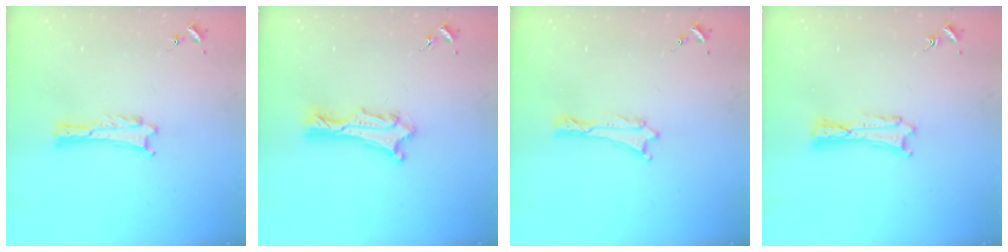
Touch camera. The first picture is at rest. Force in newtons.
{"total": 2.4, "press": 2.4, "slide": 0.3}
{"total": 0.0}
{"total": 0.6, "press": 0.6, "slide": 0.2}